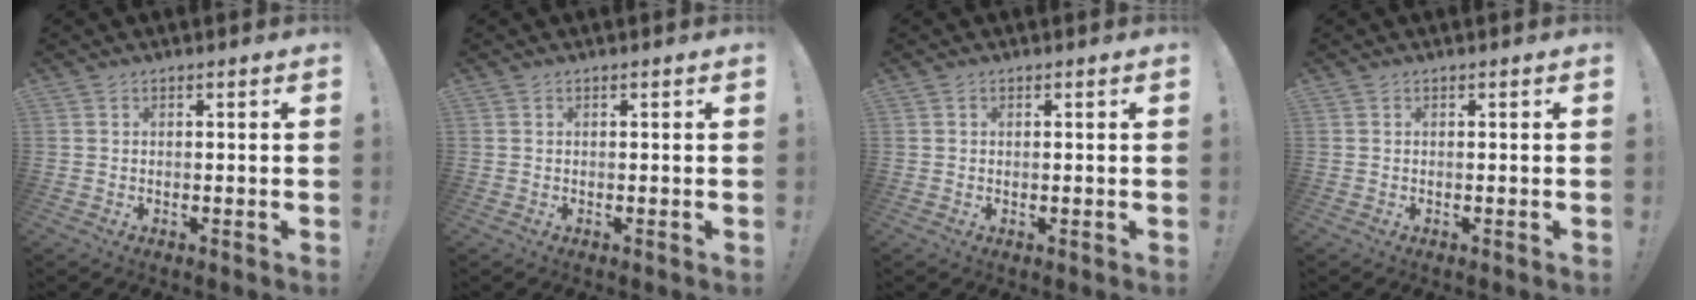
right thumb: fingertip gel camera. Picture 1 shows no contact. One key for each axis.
{"total": 0.0}
{"total": 0.6, "fx": 0.2, "fy": 0.5, "fz": 0.2, "tx": 0.005, "ty": -0.001, "tz": 0.003}
{"total": 0.0}